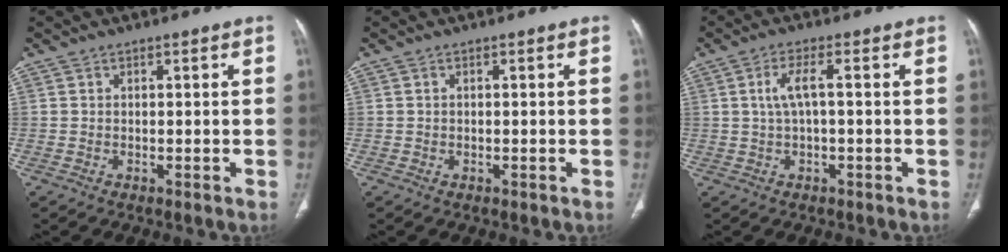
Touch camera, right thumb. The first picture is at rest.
{"total": 0.0}
{"total": 3.7, "force": [0.3, 0.9, 3.6], "torque": [-0.089, 0.015, 0.007]}